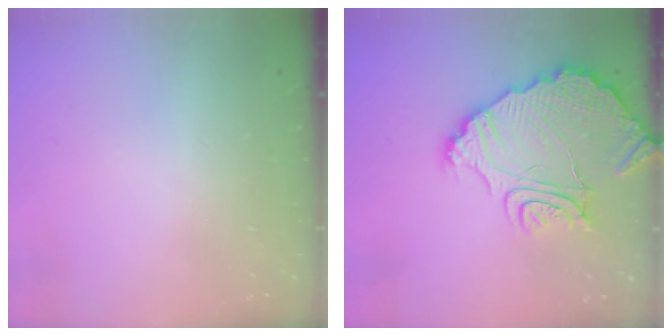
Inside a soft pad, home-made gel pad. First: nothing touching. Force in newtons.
{"total": 15.4, "press": 15.4, "slide": 1.0}